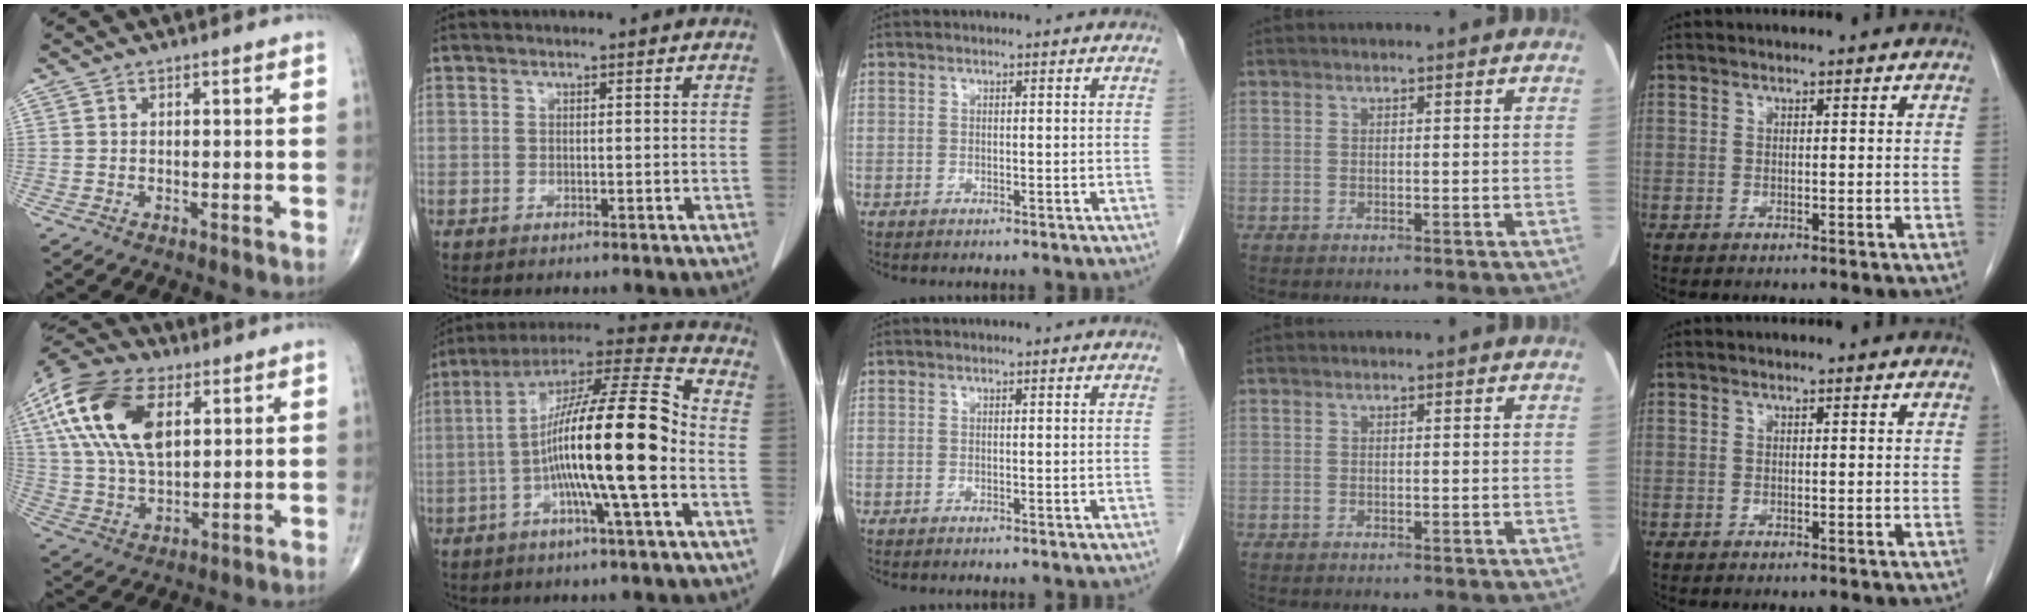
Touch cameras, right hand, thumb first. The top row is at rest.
{"thumb": {"total": 20.7, "force": [6.9, 11.2, 16.0], "torque": [-0.313, -0.007, 0.119]}, "index": {"total": 18.7, "force": [-3.6, 0.8, 18.4], "torque": [-0.323, 0.012, -0.071]}}